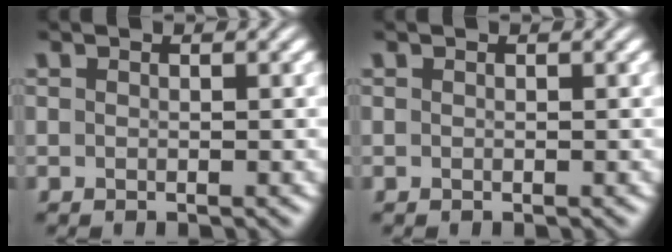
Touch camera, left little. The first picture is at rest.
{"total": 0.0}